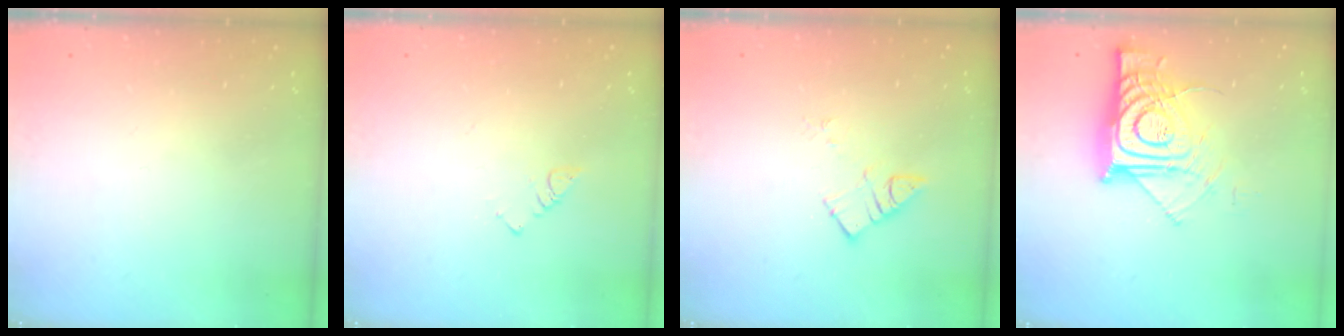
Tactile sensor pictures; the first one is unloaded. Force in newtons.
{"total": 2.4, "press": 2.4, "slide": 0.4}
{"total": 5.8, "press": 5.8, "slide": 0.3}
{"total": 14.5, "press": 14.5, "slide": 1.4}